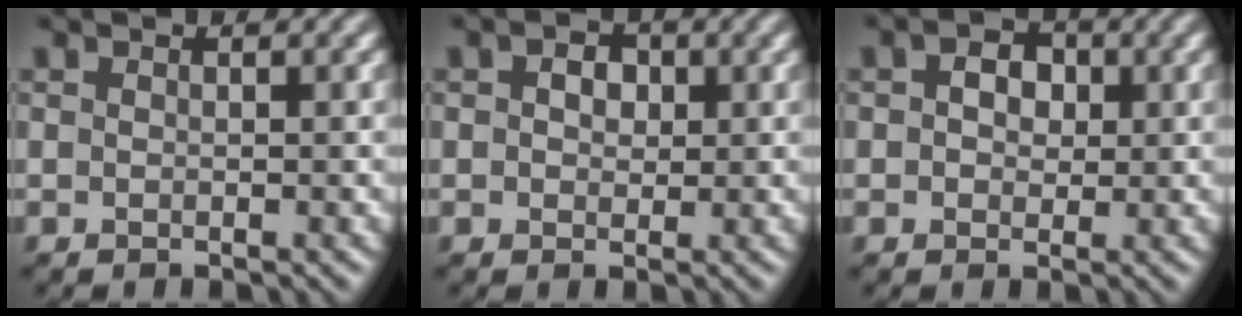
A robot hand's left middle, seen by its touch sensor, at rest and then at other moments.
{"total": 2.4, "force": [0.7, 1.7, 1.5], "torque": [-0.018, 0.004, 0.004]}
{"total": 3.3, "force": [1.0, 2.4, 2.0], "torque": [-0.027, 0.007, -0.003]}